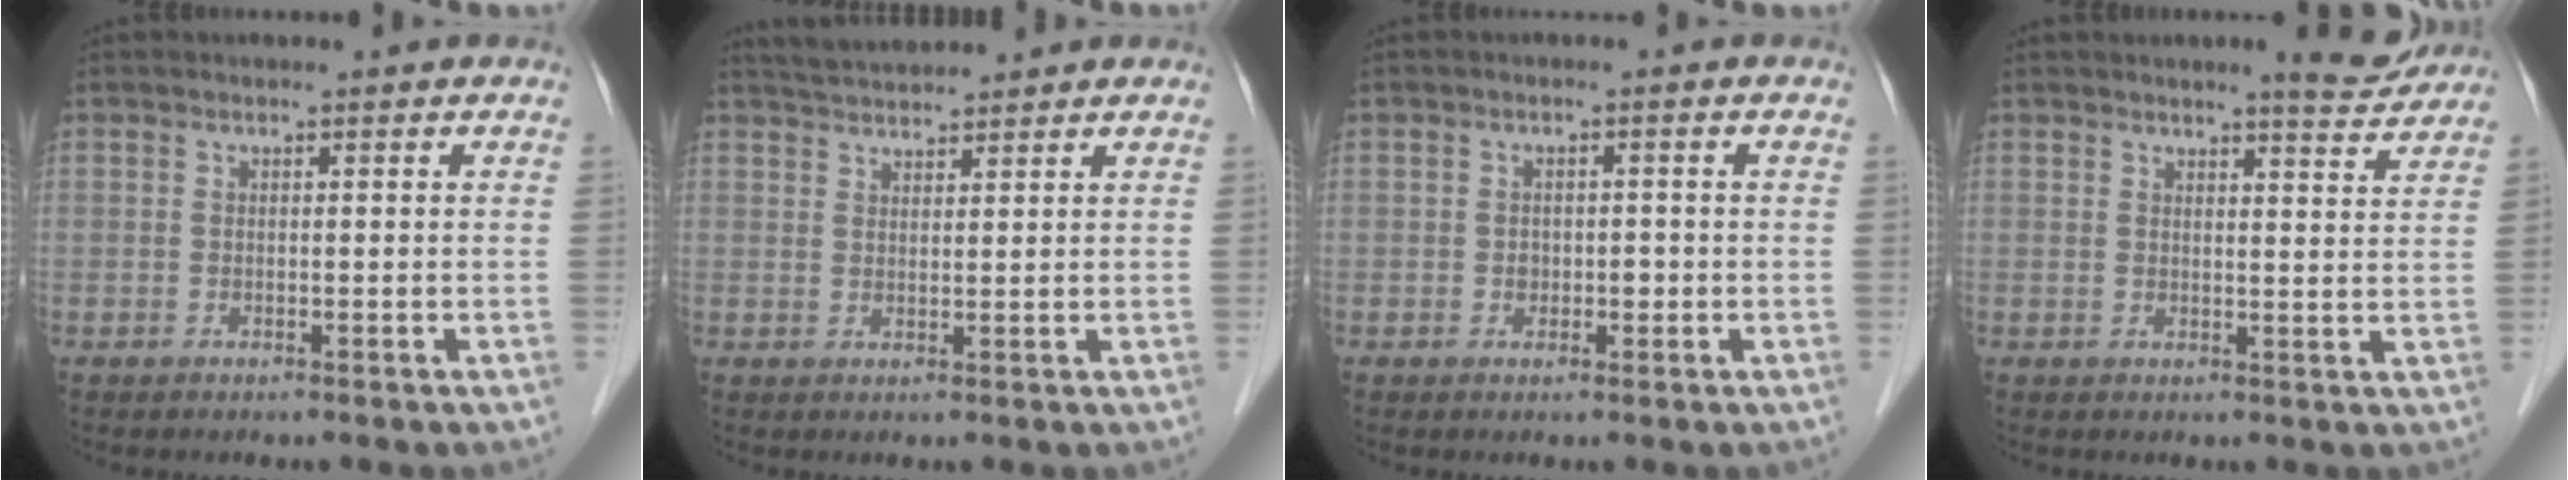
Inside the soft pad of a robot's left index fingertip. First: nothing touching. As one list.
[{"total": 4.6, "force": [4.4, 0.5, 1.1], "torque": [-0.024, 0.026, 0.081]}, {"total": 1.9, "force": [-0.5, 1.5, 1.1], "torque": [-0.015, 0.002, -0.005]}, {"total": 4.8, "force": [4.4, 0.5, 1.8], "torque": [-0.027, -0.015, 0.048]}]